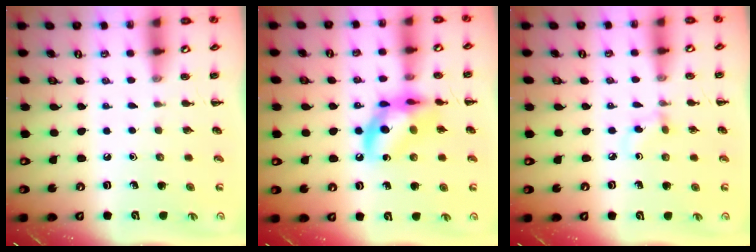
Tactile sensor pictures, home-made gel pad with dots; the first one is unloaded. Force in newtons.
{"total": 13.4, "press": 13.2, "slide": 2.4}
{"total": 4.4, "press": 4.0, "slide": 1.7}